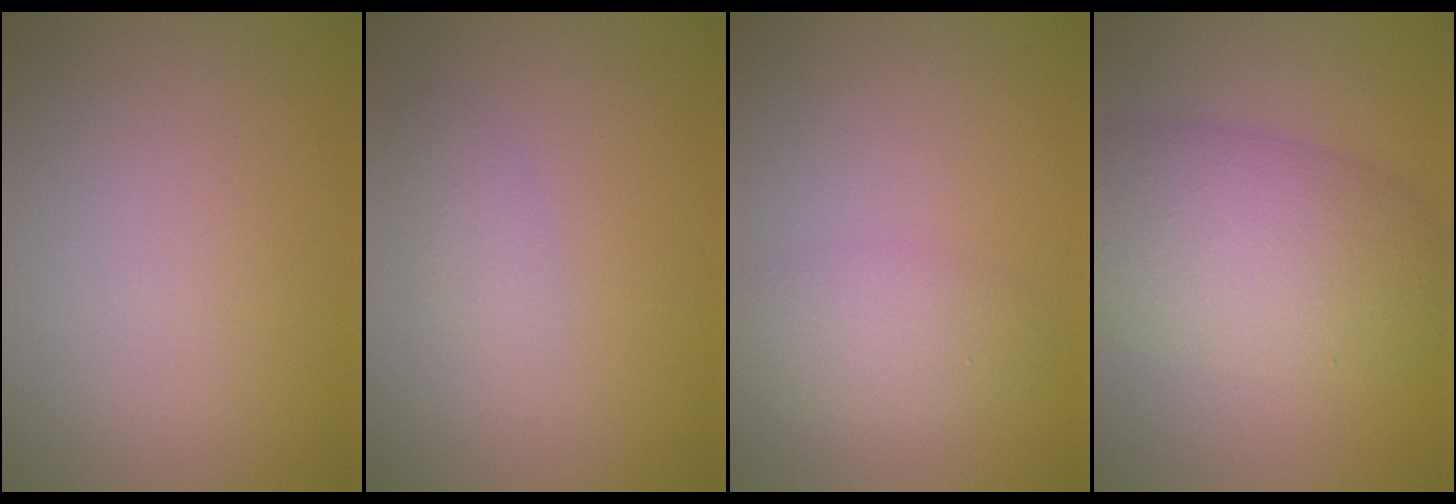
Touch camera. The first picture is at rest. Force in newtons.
{"total": 1.3, "press": 1.3, "slide": 0.0}
{"total": 2.8, "press": 2.8, "slide": 0.1}
{"total": 8.7, "press": 8.7, "slide": 0.1}